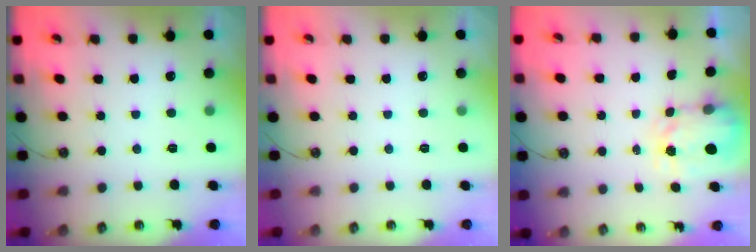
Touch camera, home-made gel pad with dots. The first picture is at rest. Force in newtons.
{"total": 0.0}
{"total": 3.6, "press": 3.5, "slide": 0.5}